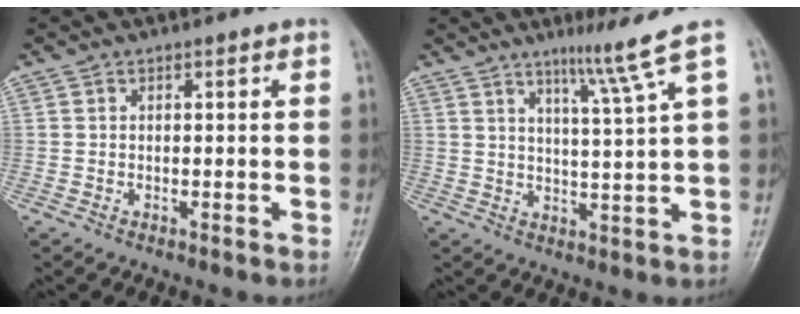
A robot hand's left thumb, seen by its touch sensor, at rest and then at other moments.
{"total": 7.2, "force": [4.4, -1.5, 5.5], "torque": [-0.087, -0.039, 0.075]}